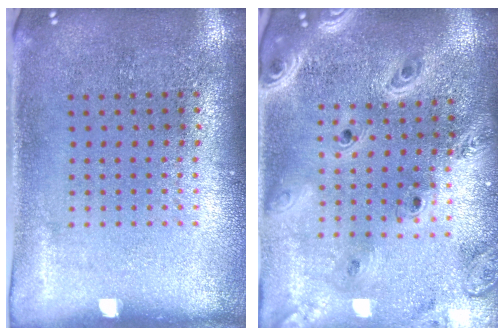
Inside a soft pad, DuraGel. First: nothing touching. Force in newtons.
{"total": 3.2, "press": 2.6, "slide": 1.8}